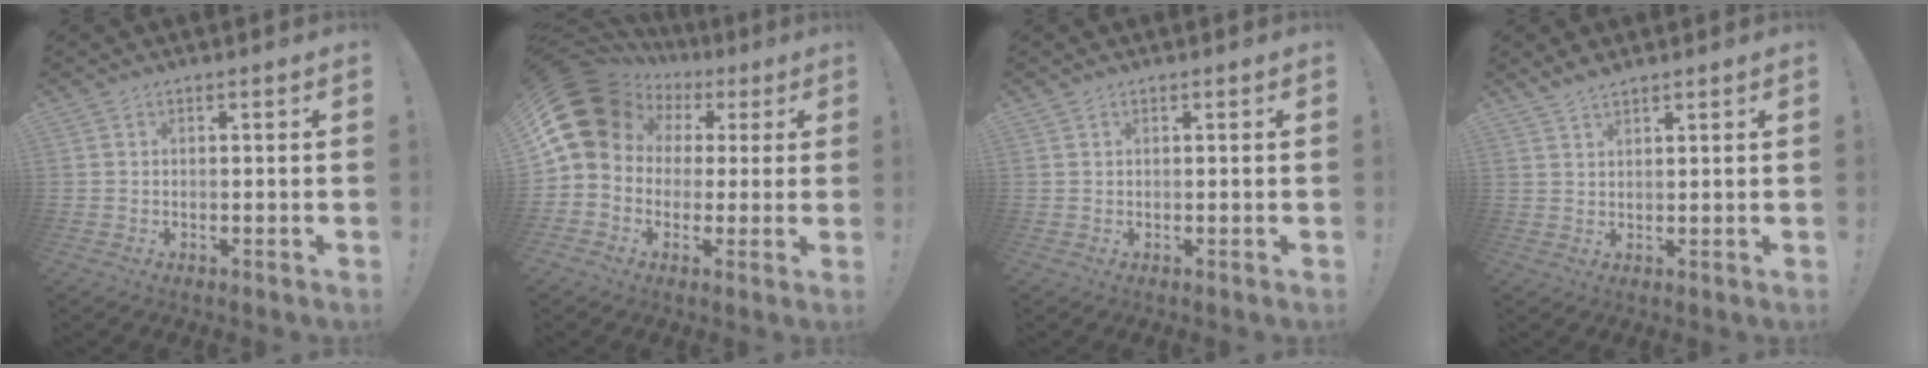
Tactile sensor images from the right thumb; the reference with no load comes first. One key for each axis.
{"total": 16.6, "fx": 5.3, "fy": 13.4, "fz": 8.2, "tx": -0.146, "ty": -0.021, "tz": 0.115}
{"total": 0.0}
{"total": 3.2, "fx": 2.8, "fy": 0.8, "fz": 1.4, "tx": -0.029, "ty": -0.011, "tz": 0.051}